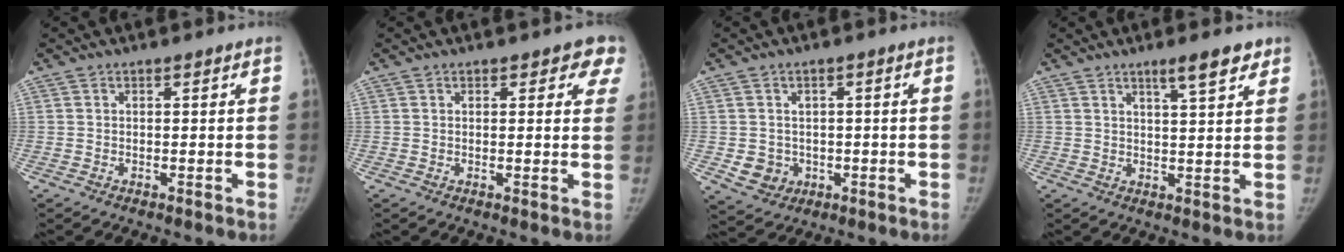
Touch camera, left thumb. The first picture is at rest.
{"total": 4.6, "force": [3.1, 2.4, 2.5], "torque": [0.013, -0.008, 0.021]}
{"total": 5.4, "force": [-0.9, 5.0, 1.7], "torque": [-0.002, 0.005, 0.000]}
{"total": 5.7, "force": [3.8, 1.0, 4.1], "torque": [-0.052, -0.024, 0.058]}